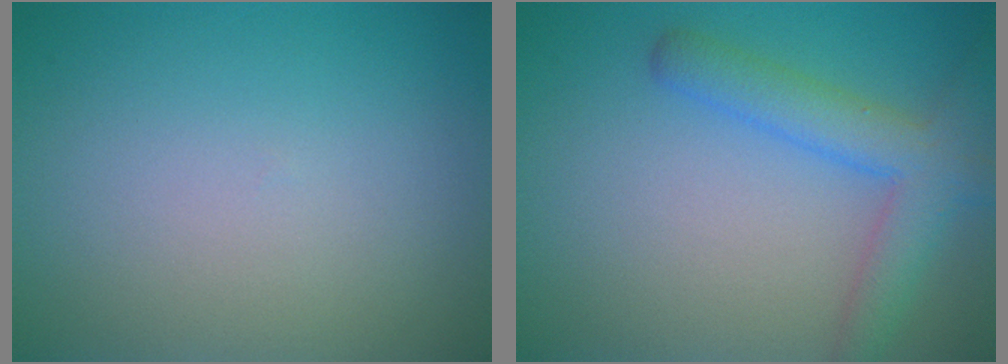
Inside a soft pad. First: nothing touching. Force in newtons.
{"total": 4.4, "press": 4.4, "slide": 0.2}